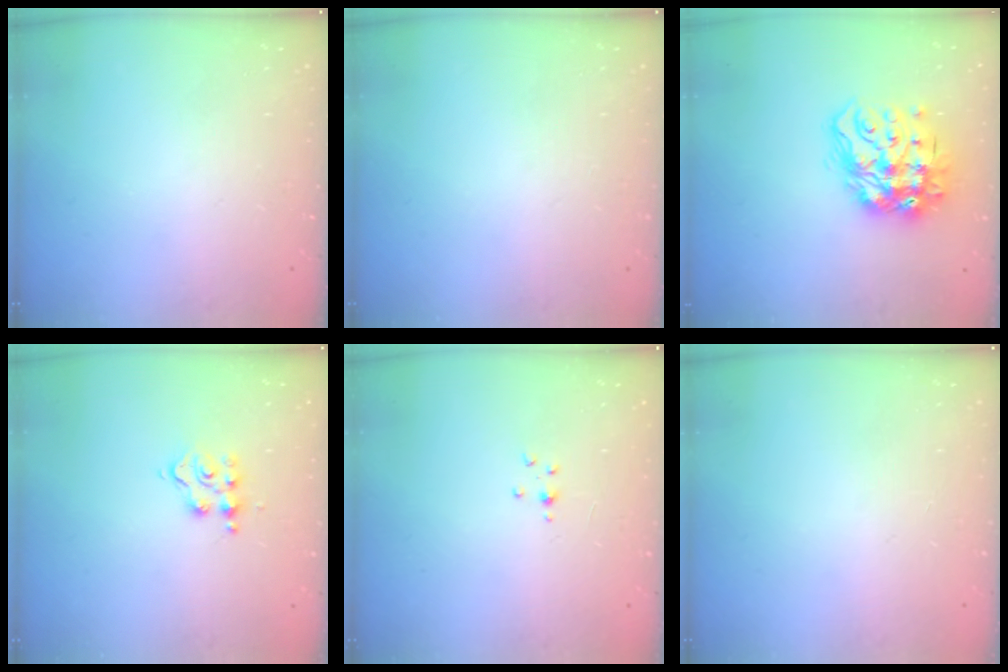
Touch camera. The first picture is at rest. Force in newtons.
{"total": 0.0}
{"total": 19.6, "press": 19.5, "slide": 2.0}
{"total": 4.7, "press": 4.7, "slide": 0.5}
{"total": 1.5, "press": 1.5, "slide": 0.2}
{"total": 0.7, "press": 0.7, "slide": 0.2}